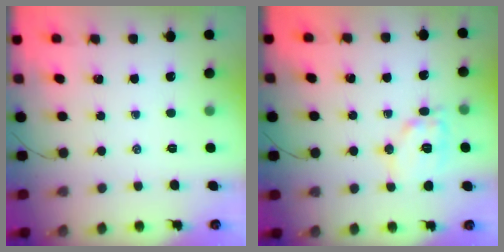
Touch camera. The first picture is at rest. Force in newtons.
{"total": 11.7, "press": 11.7, "slide": 0.6}